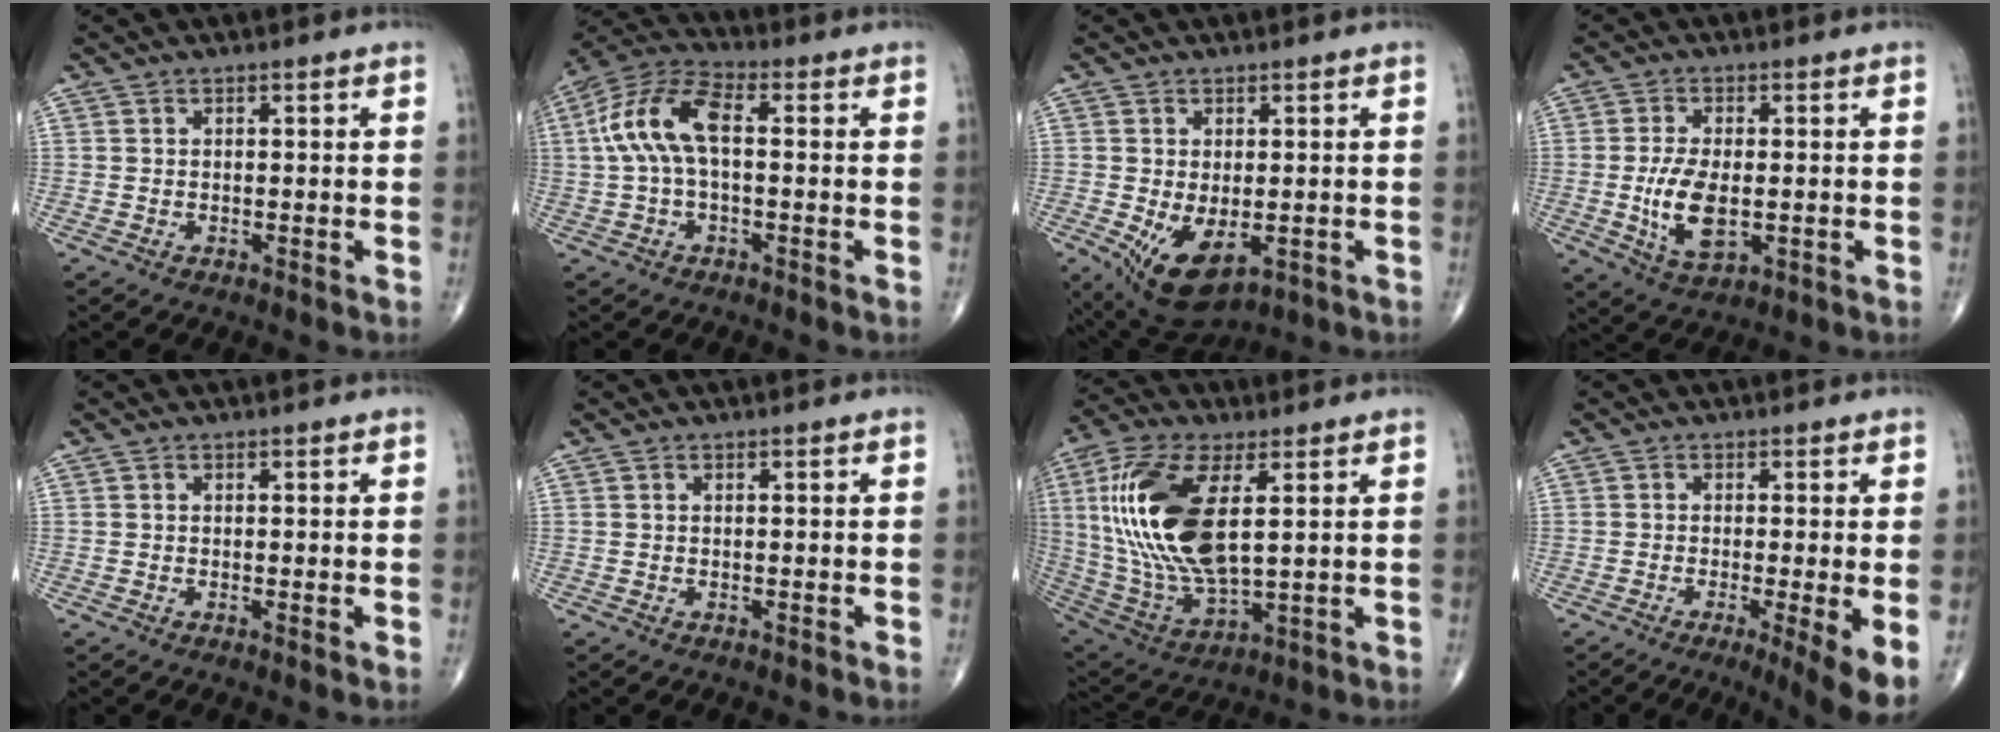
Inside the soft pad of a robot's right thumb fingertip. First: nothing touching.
{"total": 11.6, "force": [0.9, 5.4, 10.2], "torque": [-0.222, 0.037, 0.009]}
{"total": 9.0, "force": [-2.4, 4.9, 7.2], "torque": [-0.114, -0.011, -0.021]}
{"total": 8.7, "force": [-1.1, 4.2, 7.5], "torque": [-0.142, -0.009, -0.016]}
{"total": 0.5, "force": [0.0, 0.0, 0.5], "torque": [-0.011, -0.003, -0.002]}
{"total": 0.0}
{"total": 22.0, "force": [4.3, 9.9, 19.2], "torque": [-0.406, -0.022, 0.084]}
{"total": 7.0, "force": [-2.2, 0.6, 6.6], "torque": [-0.103, -0.020, -0.039]}